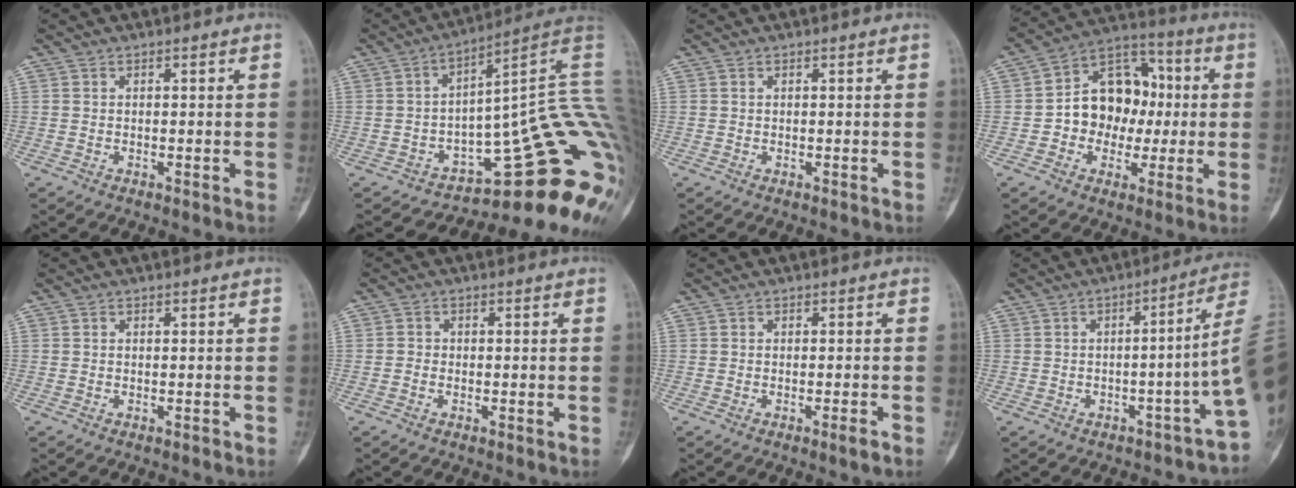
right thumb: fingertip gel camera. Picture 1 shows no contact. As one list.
[{"total": 26.5, "force": [-4.2, 8.9, 24.6], "torque": [-0.226, 0.046, -0.043]}, {"total": 0.0}, {"total": 14.4, "force": [-0.5, 11.5, 8.7], "torque": [-0.083, 0.038, -0.016]}, {"total": 0.0}, {"total": 0.9, "force": [-0.4, 0.8, 0.2], "torque": [0.004, 0.004, -0.010]}, {"total": 1.6, "force": [-0.9, 0.1, 1.3], "torque": [-0.024, -0.002, -0.017]}, {"total": 11.4, "force": [-1.1, 1.3, 11.3], "torque": [-0.134, 0.034, -0.018]}]